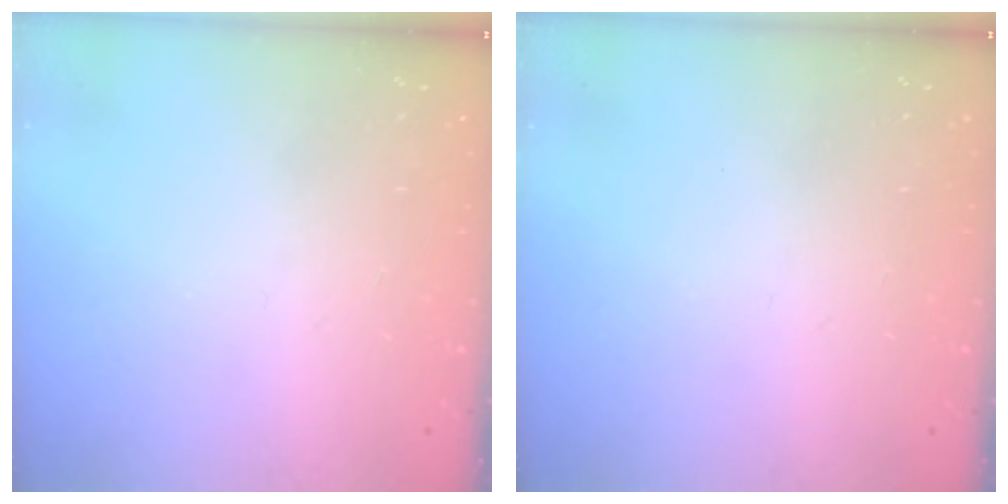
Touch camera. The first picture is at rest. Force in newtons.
{"total": 0.0}